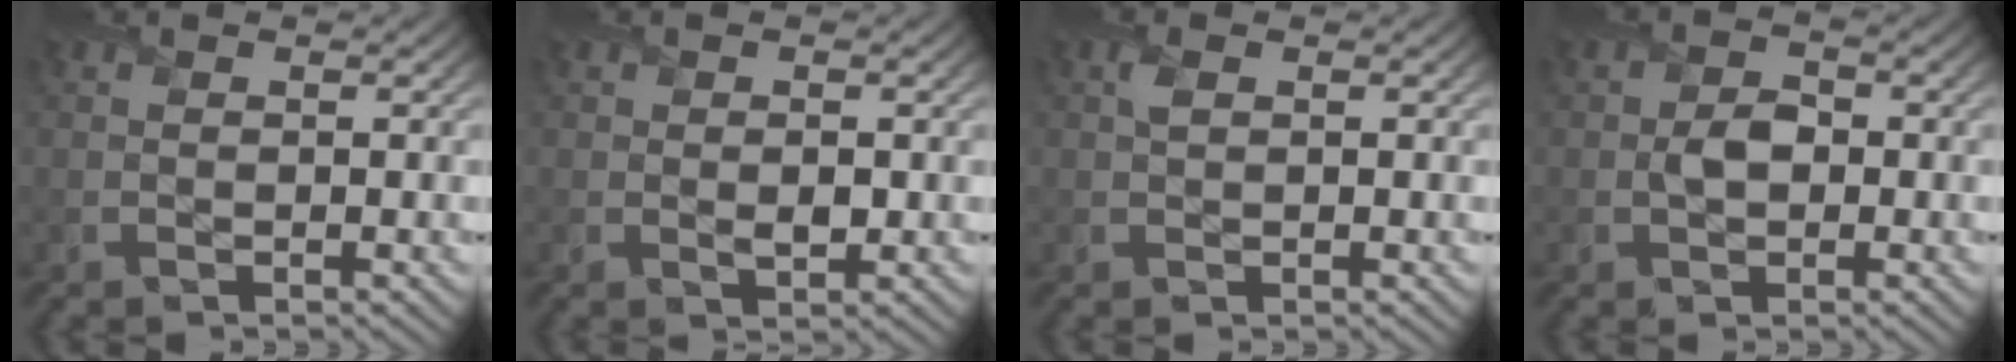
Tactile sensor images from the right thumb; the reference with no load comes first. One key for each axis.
{"total": 1.3, "fx": -0.1, "fy": 0.9, "fz": 1.0, "tx": -0.012, "ty": -0.008, "tz": 0.002}
{"total": 1.1, "fx": 0.4, "fy": 0.7, "fz": 0.9, "tx": -0.022, "ty": 0.001, "tz": 0.008}
{"total": 2.3, "fx": -0.3, "fy": 1.8, "fz": 1.4, "tx": -0.027, "ty": -0.005, "tz": -0.007}